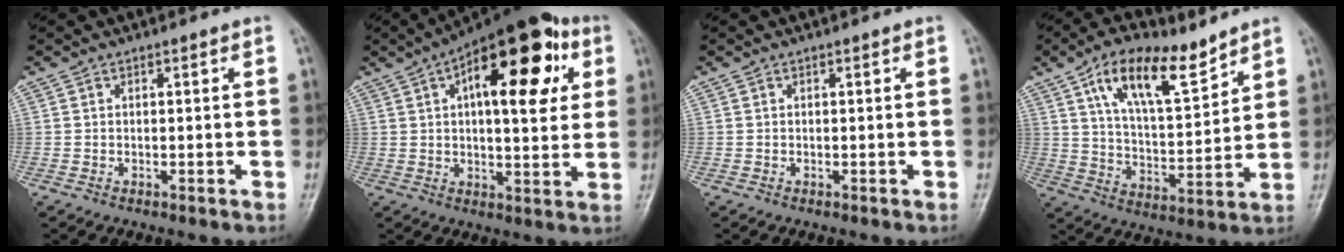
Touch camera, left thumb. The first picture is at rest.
{"total": 21.5, "force": [7.1, 9.4, 18.0], "torque": [-0.227, 0.010, 0.093]}
{"total": 0.0}
{"total": 14.7, "force": [8.9, 5.8, 10.1], "torque": [-0.150, -0.042, 0.161]}